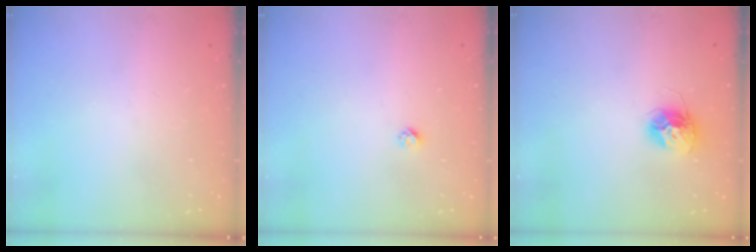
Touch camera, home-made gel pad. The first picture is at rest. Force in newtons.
{"total": 2.3, "press": 2.3, "slide": 0.2}
{"total": 11.4, "press": 11.4, "slide": 0.9}